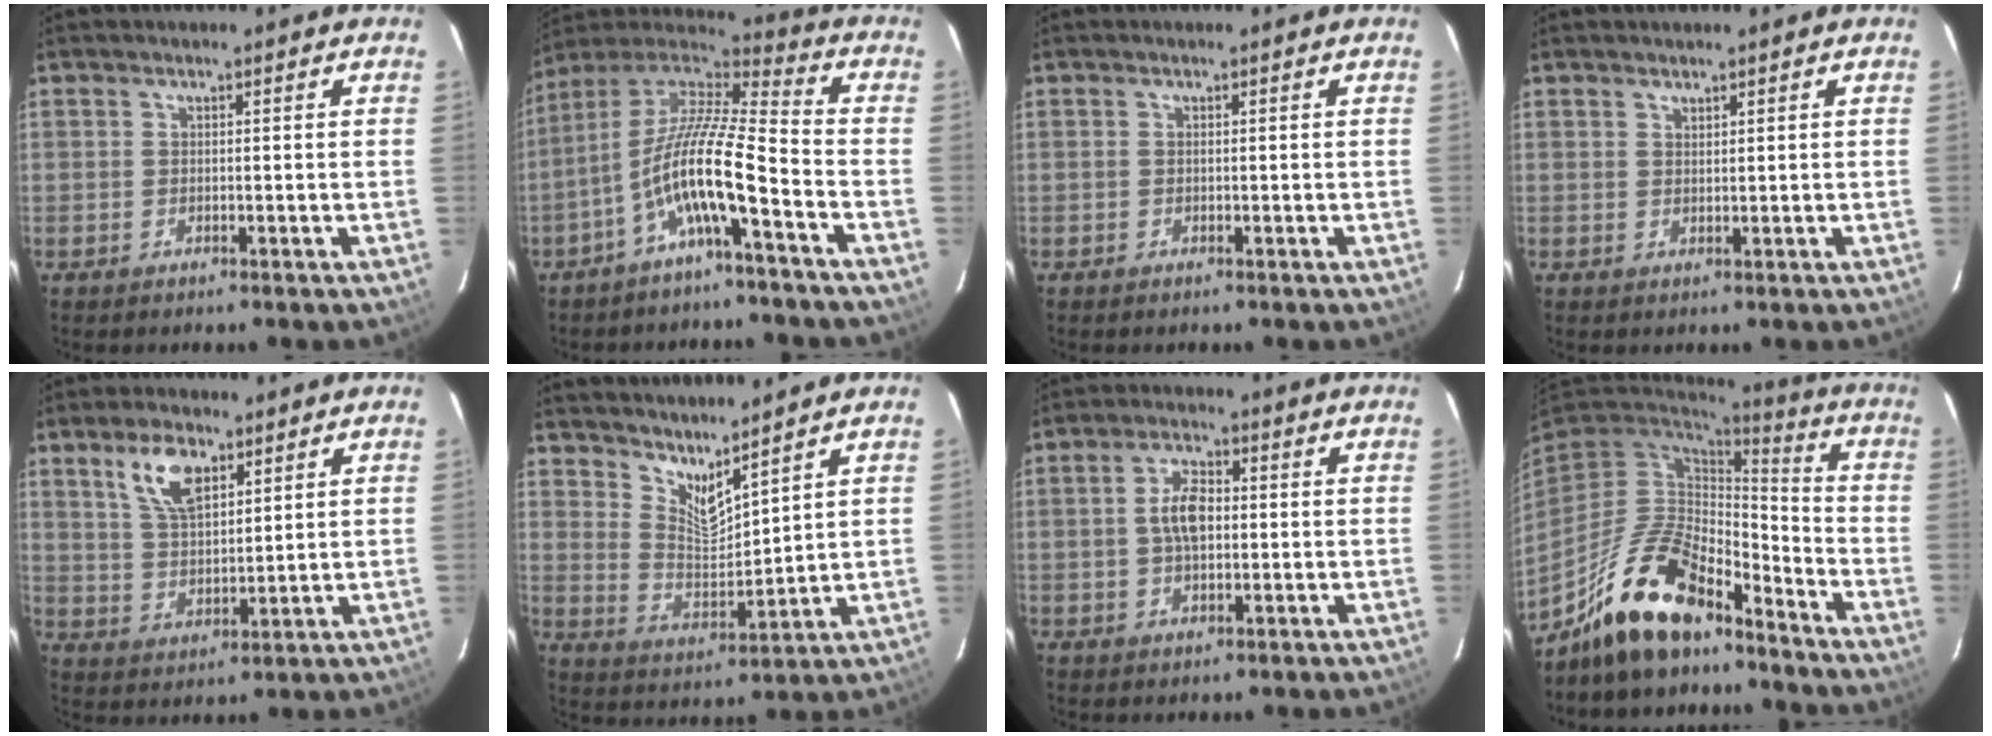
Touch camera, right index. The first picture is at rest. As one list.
[{"total": 13.8, "force": [-5.9, 1.6, 12.4], "torque": [-0.232, 0.000, -0.115]}, {"total": 0.0}, {"total": 0.9, "force": [0.9, 0.3, 0.1], "torque": [-0.004, 0.002, 0.017]}, {"total": 8.7, "force": [4.8, 4.1, 5.9], "torque": [-0.113, 0.013, 0.096]}, {"total": 7.6, "force": [6.5, 1.5, 3.8], "torque": [-0.065, -0.014, 0.123]}, {"total": 6.0, "force": [0.1, 3.3, 5.0], "torque": [-0.096, 0.012, 0.004]}, {"total": 16.4, "force": [-12.2, 6.2, 9.1], "torque": [-0.198, 0.000, -0.220]}]